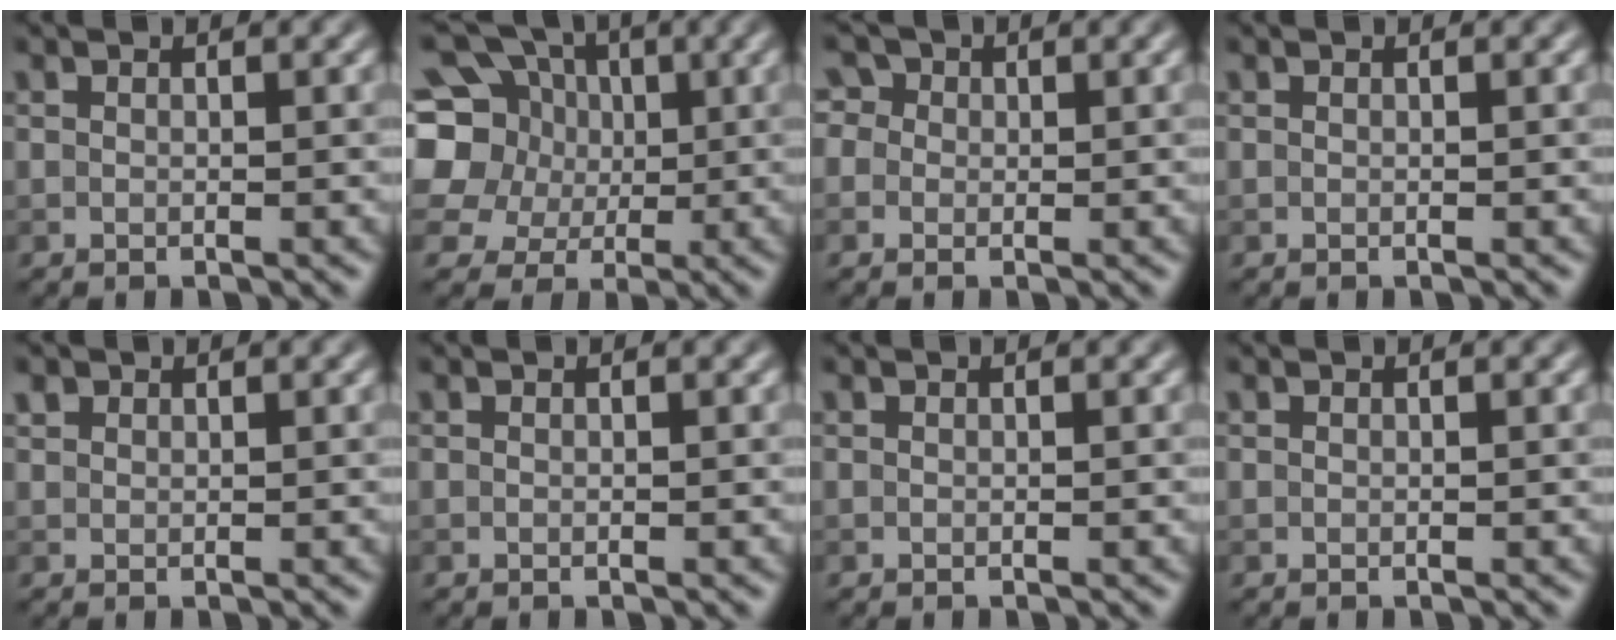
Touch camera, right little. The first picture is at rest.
{"total": 11.1, "force": [2.5, 9.4, 5.2], "torque": [-0.131, 0.031, 0.018]}
{"total": 3.6, "force": [1.5, 2.9, 1.4], "torque": [-0.007, 0.026, -0.007]}
{"total": 0.0}
{"total": 0.8, "force": [0.6, 0.5, 0.1], "torque": [-0.001, 0.001, 0.012]}
{"total": 0.0}
{"total": 0.0}
{"total": 0.0}